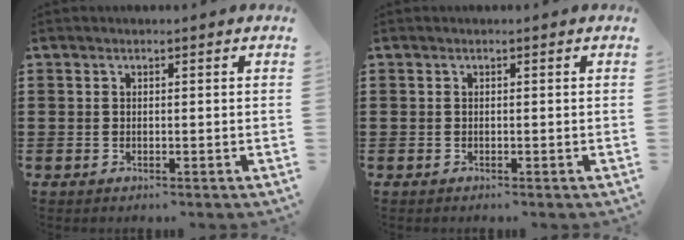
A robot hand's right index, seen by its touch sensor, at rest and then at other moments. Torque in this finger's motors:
{"motor_torque": [1.06, 1.08, -0.01, 0.01]}